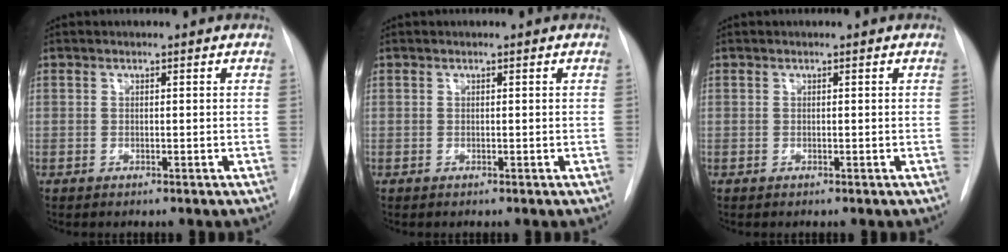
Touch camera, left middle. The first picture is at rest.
{"total": 0.0}
{"total": 0.0}